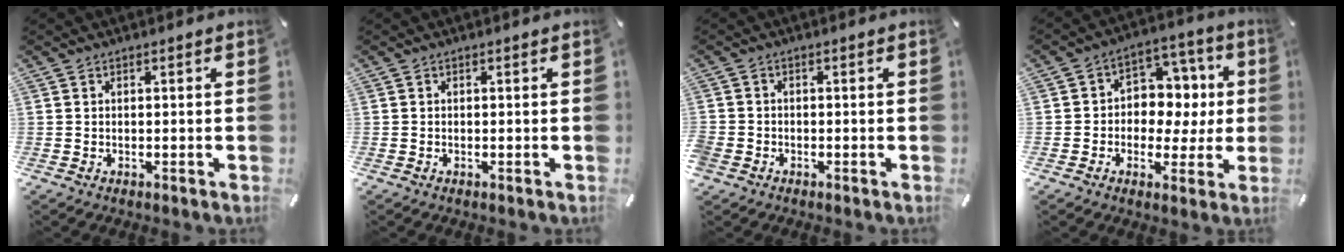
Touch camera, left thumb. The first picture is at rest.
{"total": 0.0}
{"total": 1.8, "force": [-1.0, 1.4, 0.5], "torque": [-0.004, 0.006, -0.022]}
{"total": 9.4, "force": [-0.6, 8.6, 3.9], "torque": [-0.045, 0.002, -0.008]}